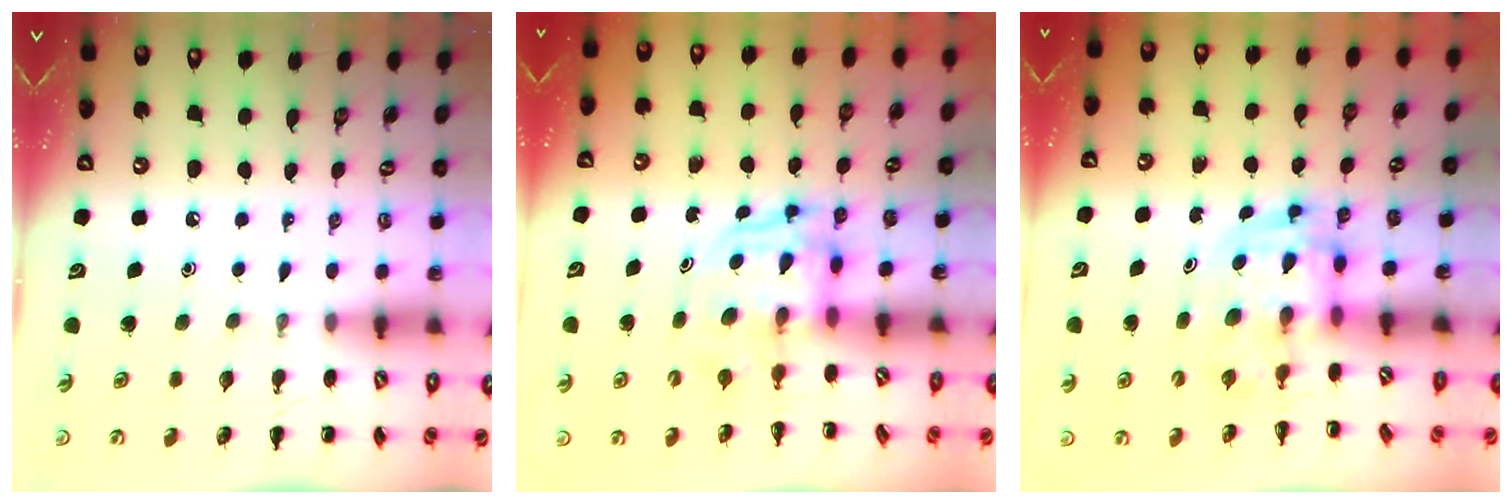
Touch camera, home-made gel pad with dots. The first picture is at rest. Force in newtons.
{"total": 3.9, "press": 3.8, "slide": 0.4}
{"total": 3.0, "press": 3.0, "slide": 0.5}